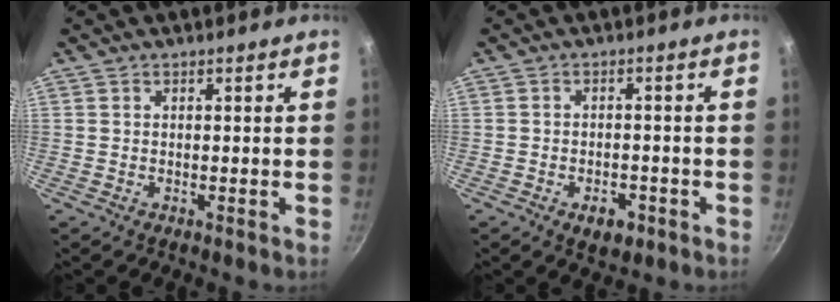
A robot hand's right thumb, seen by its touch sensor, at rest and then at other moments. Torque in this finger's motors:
{"motor_torque": [-0.37, 0.31, -0.18, 0.06, 0.02]}